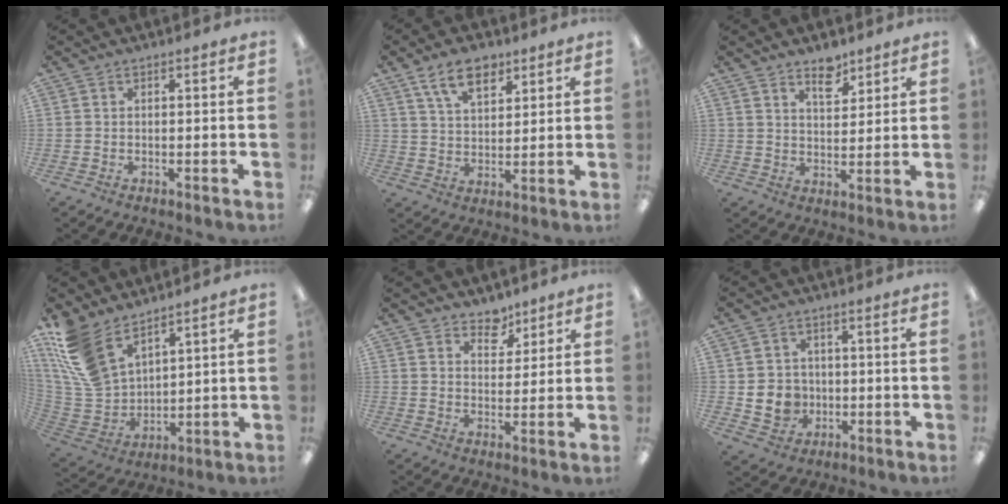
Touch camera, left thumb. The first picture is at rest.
{"total": 9.9, "force": [6.4, 5.2, 5.5], "torque": [-0.098, -0.017, 0.117]}
{"total": 6.6, "force": [5.1, 3.2, 2.8], "torque": [-0.029, -0.032, 0.088]}
{"total": 15.5, "force": [10.5, 8.0, 8.1], "torque": [-0.215, -0.049, 0.203]}
{"total": 6.1, "force": [4.8, 3.6, 0.8], "torque": [-0.004, -0.033, 0.086]}
{"total": 6.9, "force": [-0.8, 6.4, 2.5], "torque": [-0.066, 0.012, -0.011]}